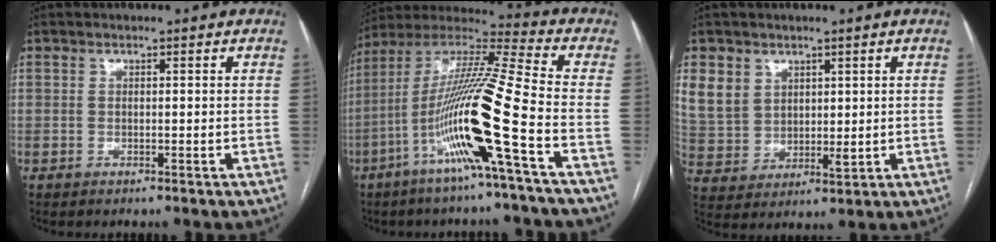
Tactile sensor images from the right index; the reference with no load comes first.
{"total": 17.6, "force": [-6.5, -1.5, 16.3], "torque": [-0.317, -0.007, -0.131]}
{"total": 8.7, "force": [4.6, 6.8, 2.8], "torque": [-0.062, 0.010, 0.107]}